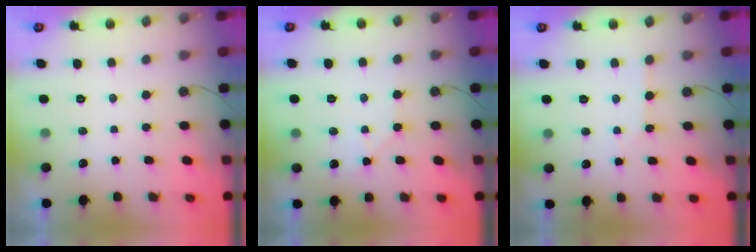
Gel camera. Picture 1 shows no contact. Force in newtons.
{"total": 6.5, "press": 6.5, "slide": 0.5}
{"total": 2.6, "press": 2.6, "slide": 0.5}